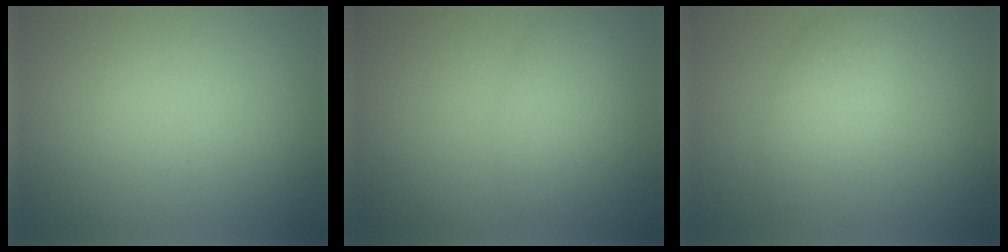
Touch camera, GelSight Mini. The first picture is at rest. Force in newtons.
{"total": 2.0, "press": 2.0, "slide": 0.1}
{"total": 2.7, "press": 2.7, "slide": 0.2}